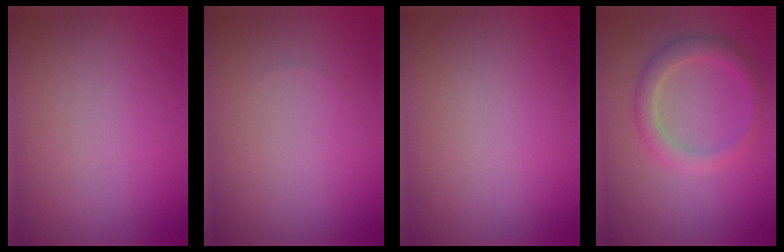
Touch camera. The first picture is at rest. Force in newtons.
{"total": 0.0}
{"total": 0.0}
{"total": 2.8, "press": 2.8, "slide": 0.1}